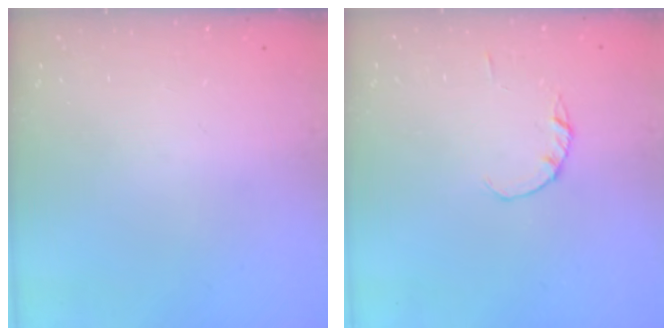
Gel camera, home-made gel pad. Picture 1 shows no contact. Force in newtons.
{"total": 1.4, "press": 1.3, "slide": 0.3}